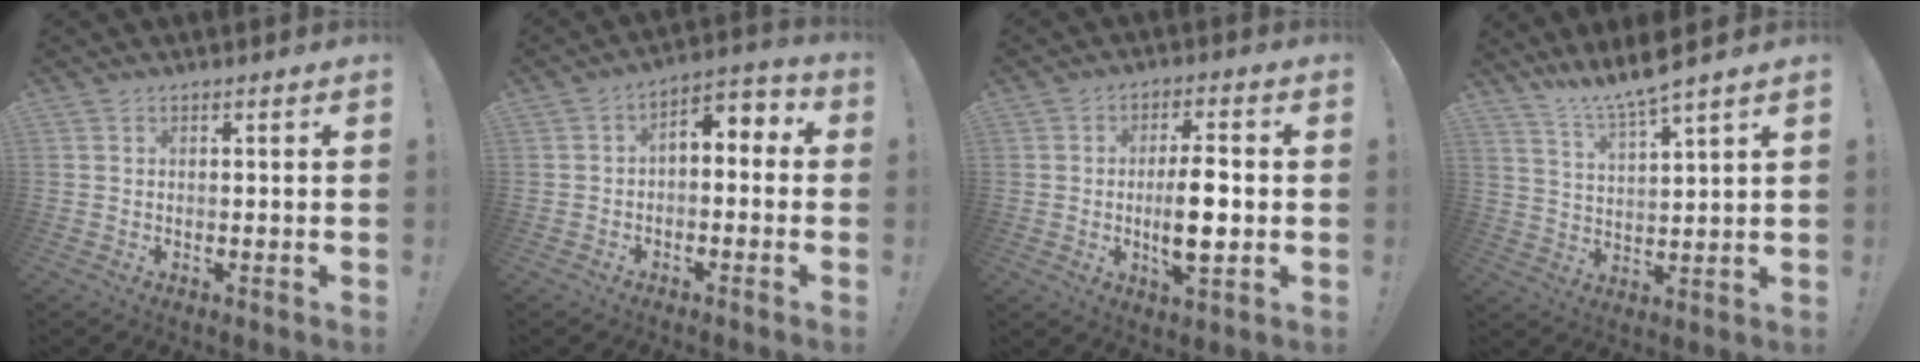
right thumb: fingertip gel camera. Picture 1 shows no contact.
{"total": 4.2, "force": [-1.9, 2.4, 2.8], "torque": [-0.032, 0.008, -0.035]}
{"total": 9.9, "force": [-1.5, 5.9, 7.8], "torque": [-0.125, 0.008, -0.027]}
{"total": 8.4, "force": [7.6, -0.6, 3.5], "torque": [-0.067, -0.056, 0.130]}